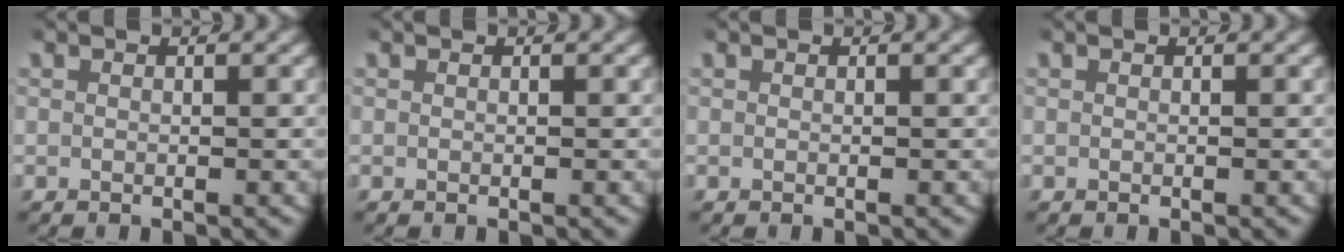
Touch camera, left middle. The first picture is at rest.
{"total": 0.0}
{"total": 0.0}
{"total": 0.0}